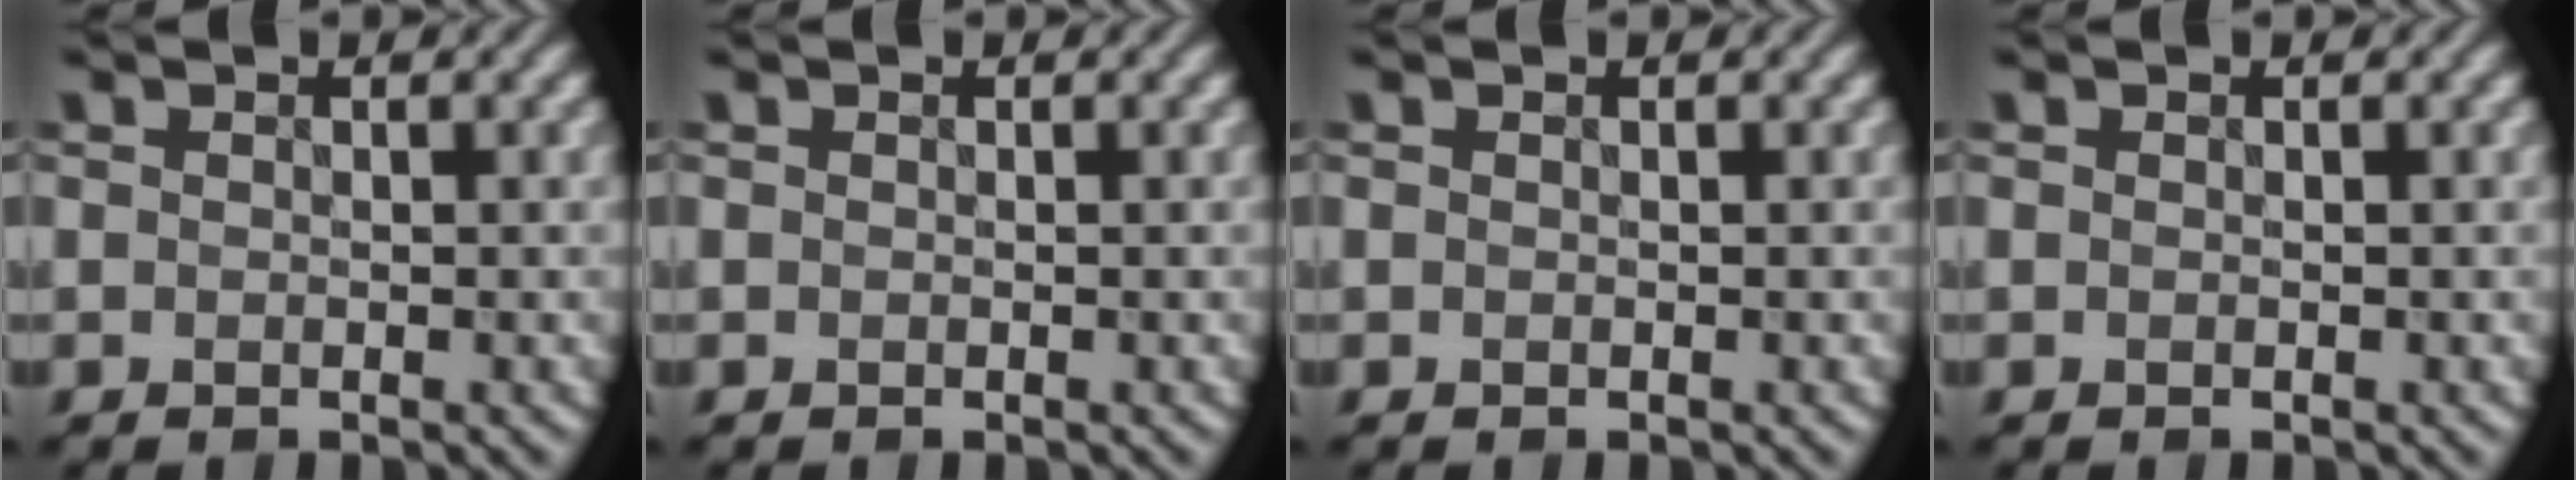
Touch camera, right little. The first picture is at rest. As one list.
[{"total": 0.0}, {"total": 0.0}, {"total": 0.0}]